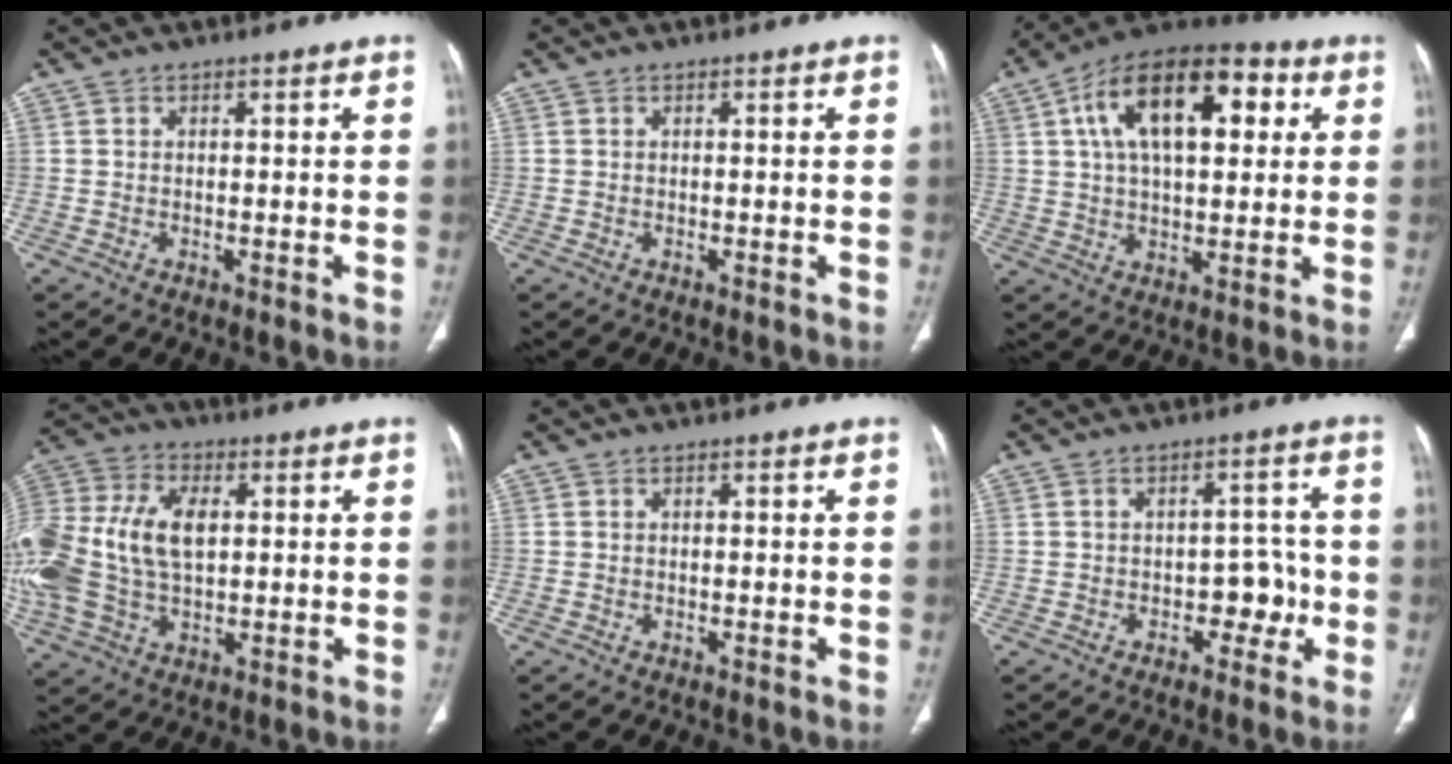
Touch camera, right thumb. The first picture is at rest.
{"total": 0.0}
{"total": 20.2, "force": [5.8, 10.3, 16.3], "torque": [-0.244, 0.018, 0.084]}
{"total": 21.9, "force": [1.6, 13.9, 16.9], "torque": [-0.407, 0.013, 0.035]}
{"total": 0.0}
{"total": 5.1, "force": [-1.5, 3.5, 3.4], "torque": [-0.017, 0.026, -0.021]}